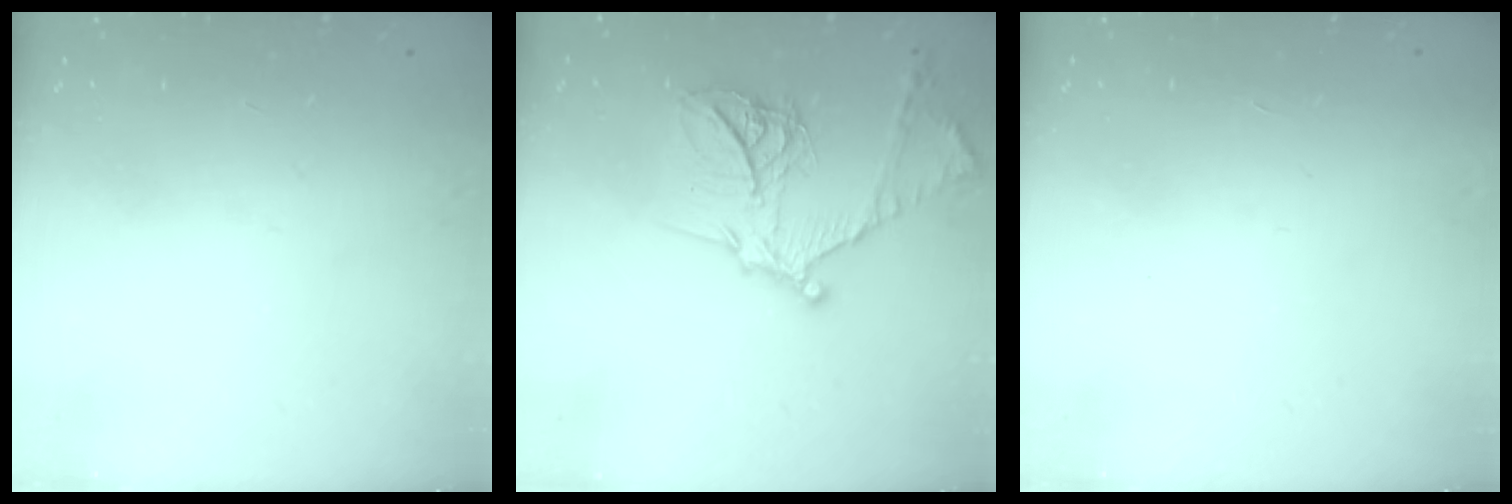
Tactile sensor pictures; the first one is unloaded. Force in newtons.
{"total": 18.3, "press": 18.2, "slide": 1.7}
{"total": 1.6, "press": 1.6, "slide": 0.1}